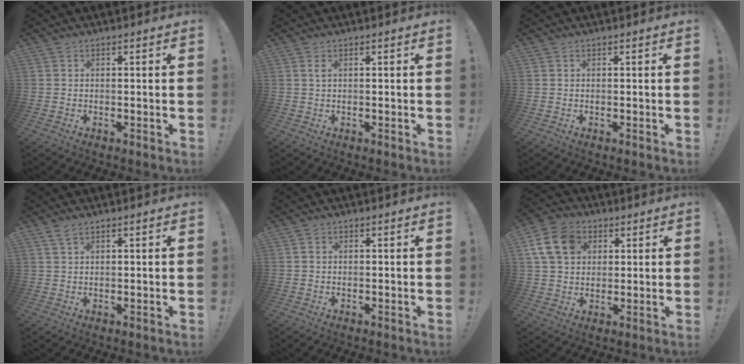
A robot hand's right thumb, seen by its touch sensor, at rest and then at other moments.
{"total": 1.3, "force": [0.5, 0.3, 1.2], "torque": [-0.026, 0.003, 0.007]}
{"total": 0.0}
{"total": 2.8, "force": [2.0, 1.1, 1.7], "torque": [-0.034, -0.004, 0.037]}
{"total": 0.7, "force": [0.2, 0.6, 0.1], "torque": [-0.009, 0.006, 0.006]}
{"total": 12.8, "force": [4.8, 9.9, 6.7], "torque": [-0.120, -0.008, 0.099]}